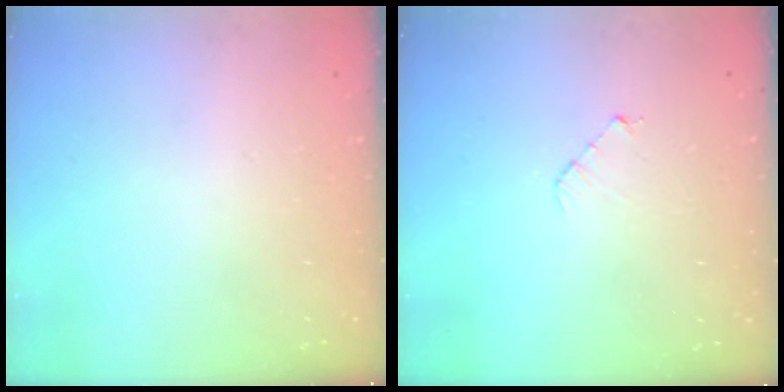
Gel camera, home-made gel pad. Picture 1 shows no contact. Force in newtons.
{"total": 3.3, "press": 3.3, "slide": 0.2}